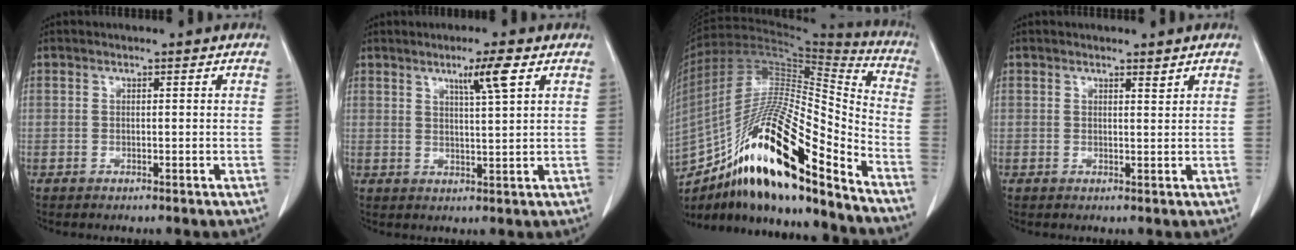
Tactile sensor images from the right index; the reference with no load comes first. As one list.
[{"total": 4.7, "force": [2.4, -0.4, 4.0], "torque": [-0.070, -0.004, 0.043]}, {"total": 24.8, "force": [-15.8, 4.1, 18.7], "torque": [-0.315, -0.007, -0.271]}, {"total": 0.8, "force": [0.8, 0.0, 0.3], "torque": [-0.010, -0.007, 0.013]}]